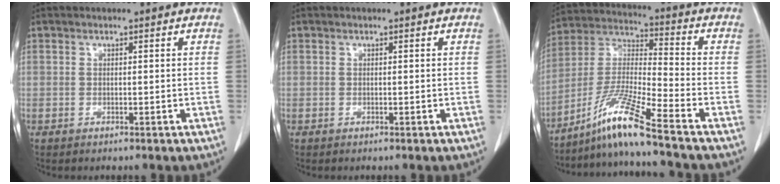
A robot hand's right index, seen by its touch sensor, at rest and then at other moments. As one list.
[{"total": 0.0}, {"total": 11.3, "force": [-8.5, -1.8, 7.2], "torque": [-0.158, -0.015, -0.163]}]